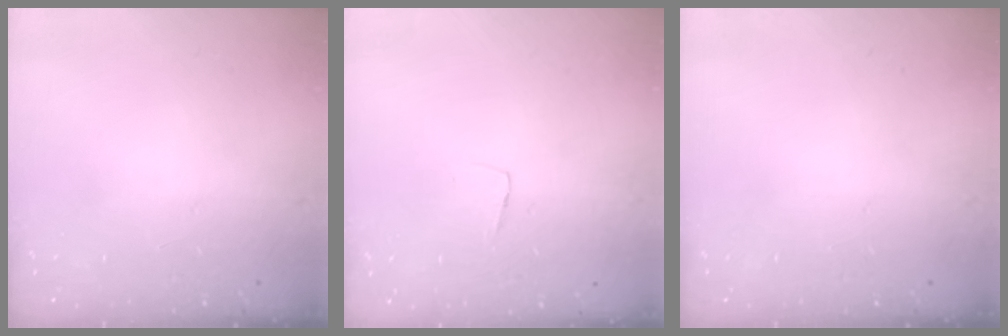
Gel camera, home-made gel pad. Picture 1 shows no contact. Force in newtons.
{"total": 3.3, "press": 3.3, "slide": 0.2}
{"total": 0.0}